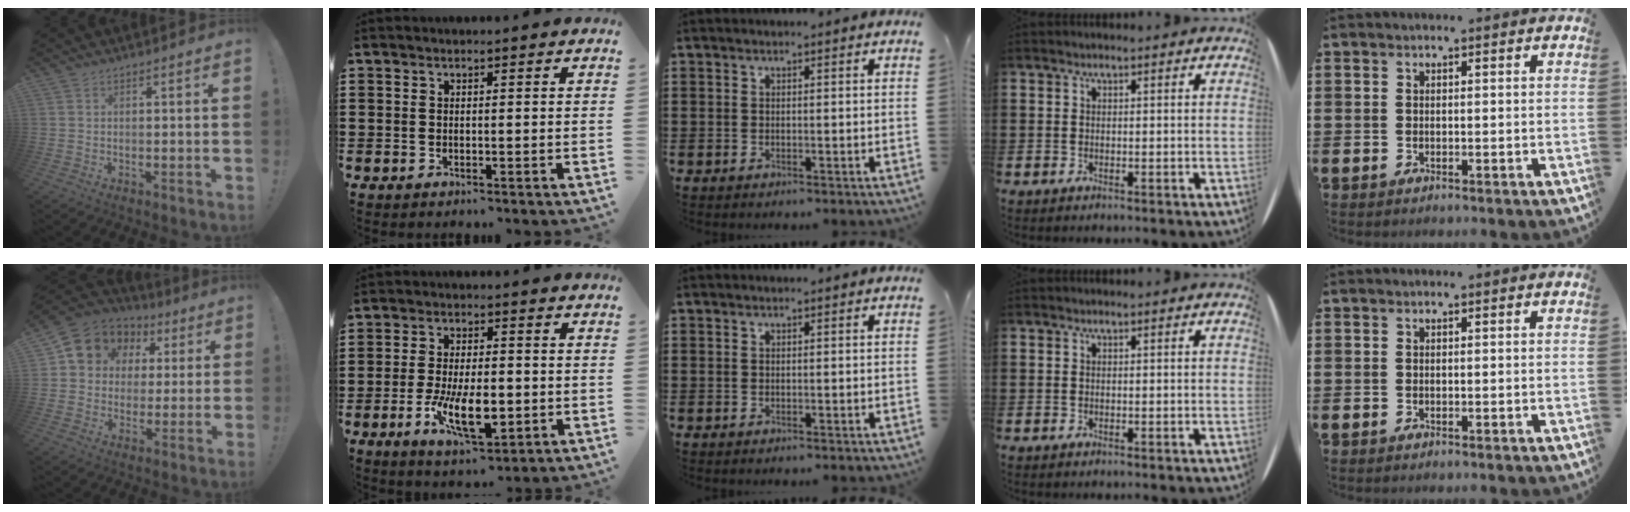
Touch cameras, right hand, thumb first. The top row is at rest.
{"thumb": {"total": 9.2, "force": [3.3, 8.1, 2.8], "torque": [-0.039, -0.023, 0.064]}, "index": {"total": 9.5, "force": [-2.6, 3.9, 8.3], "torque": [-0.161, -0.015, -0.043]}}